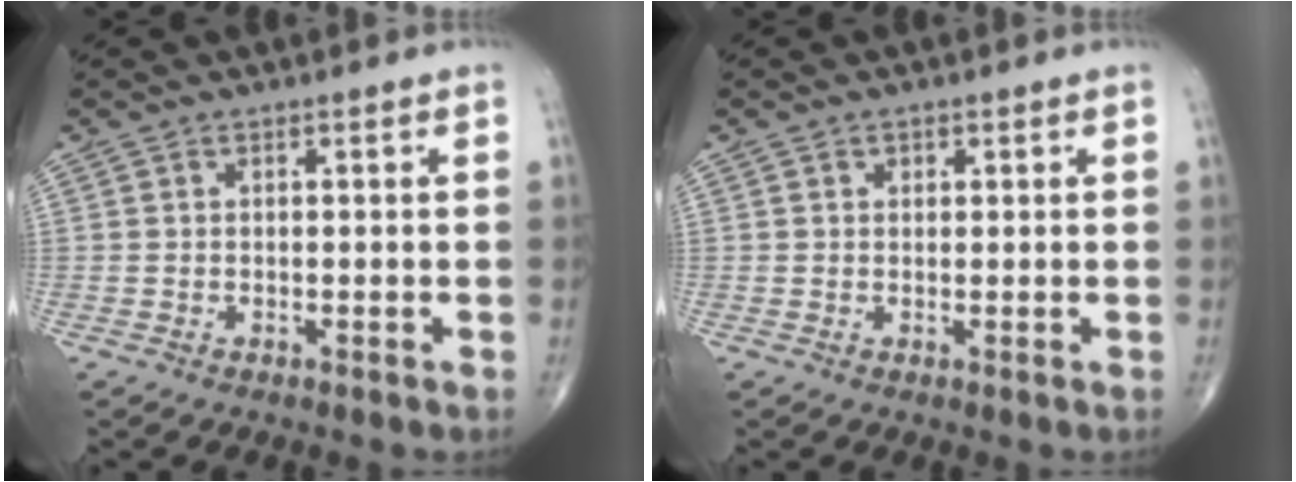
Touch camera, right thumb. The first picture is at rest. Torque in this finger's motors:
{"motor_torque": [-0.24, 0.24, -0.25, -0.18, -0.03]}